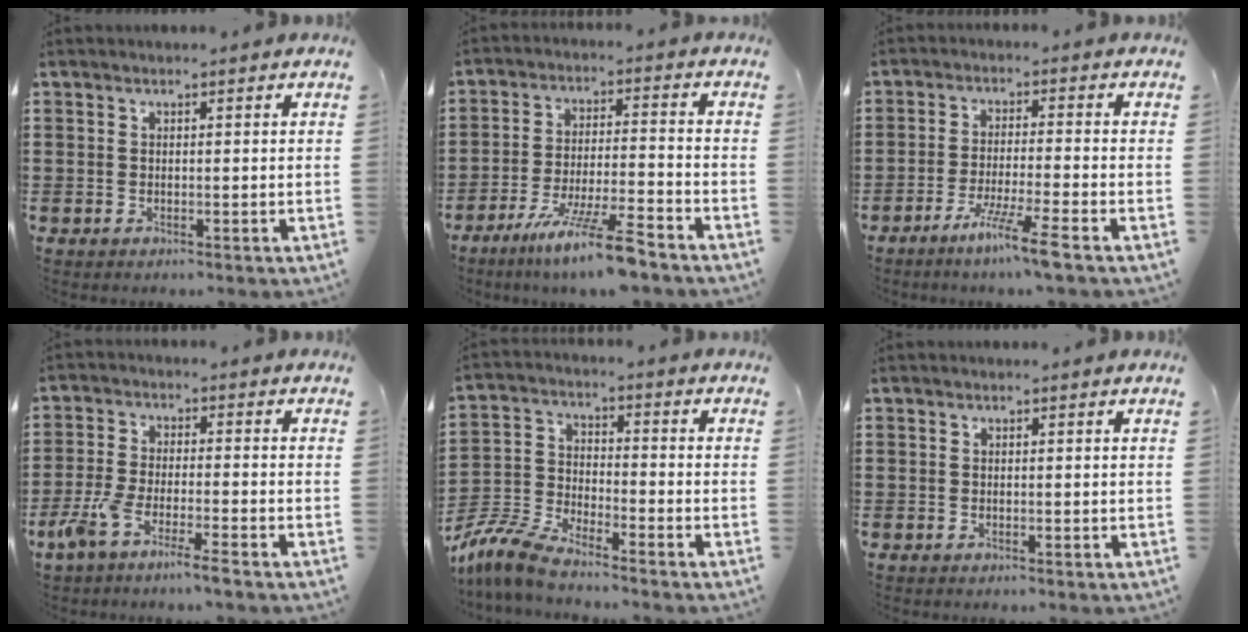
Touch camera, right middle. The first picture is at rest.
{"total": 9.9, "force": [-7.4, 0.4, 6.6], "torque": [-0.125, -0.002, -0.141]}
{"total": 6.5, "force": [-4.7, -0.5, 4.5], "torque": [-0.083, -0.012, -0.086]}
{"total": 5.7, "force": [-4.1, 0.3, 3.9], "torque": [-0.098, -0.016, -0.081]}
{"total": 7.1, "force": [-6.6, 0.9, 2.5], "torque": [-0.076, -0.002, -0.137]}
{"total": 0.0}